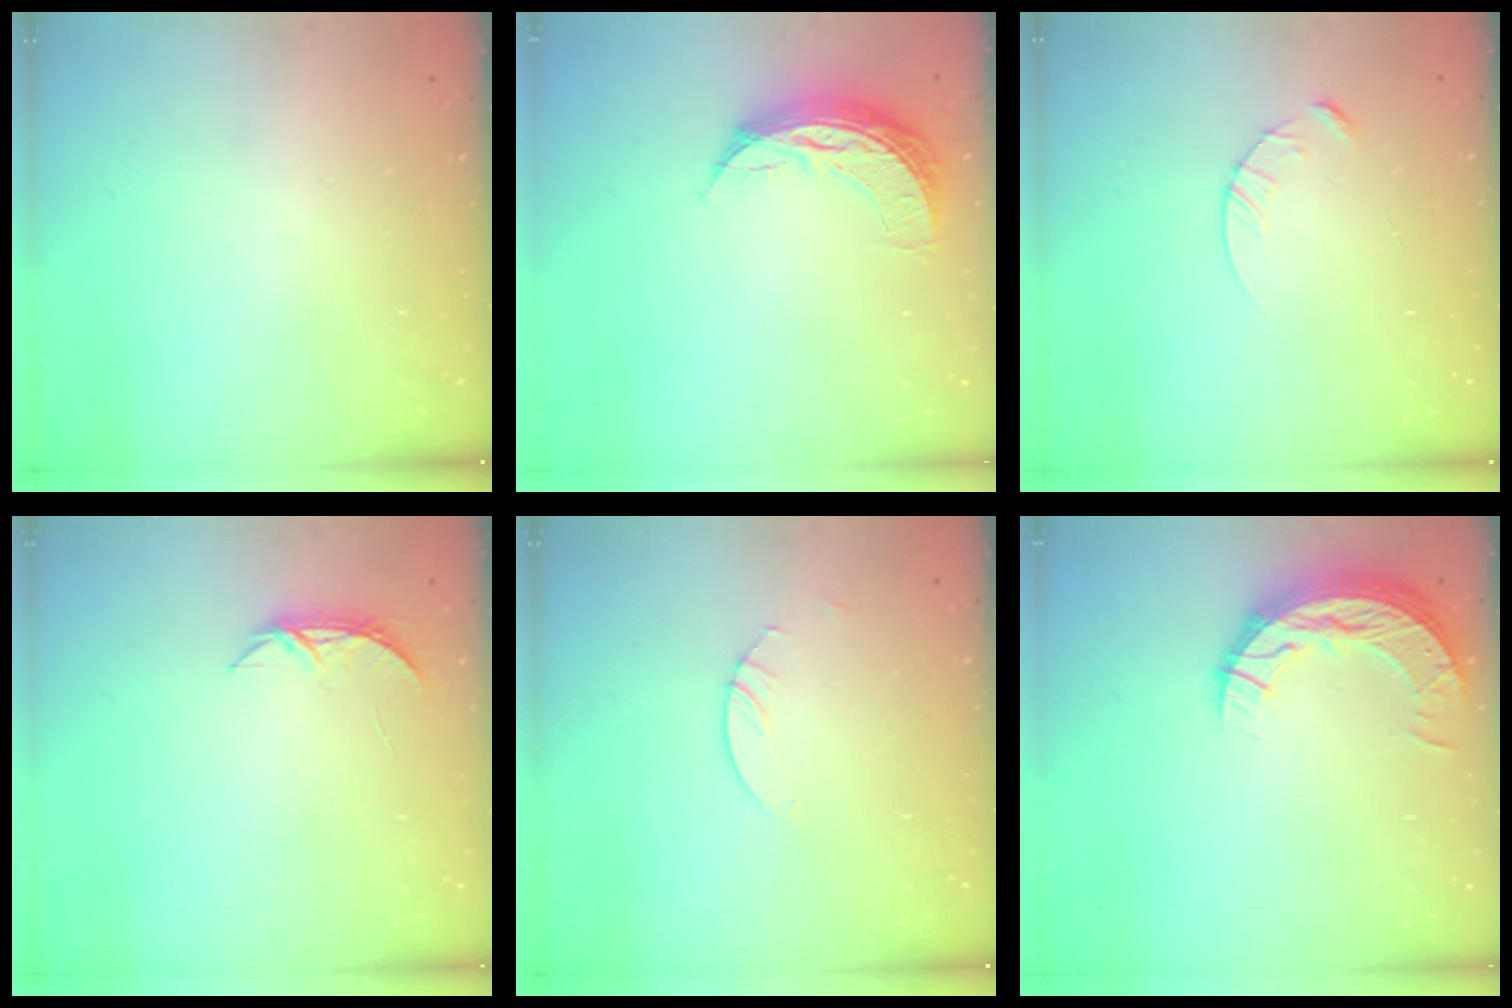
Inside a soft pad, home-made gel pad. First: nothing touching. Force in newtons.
{"total": 9.0, "press": 9.0, "slide": 0.6}
{"total": 4.6, "press": 4.5, "slide": 0.5}
{"total": 4.2, "press": 4.2, "slide": 0.5}
{"total": 2.4, "press": 2.4, "slide": 0.2}
{"total": 9.9, "press": 9.9, "slide": 0.7}